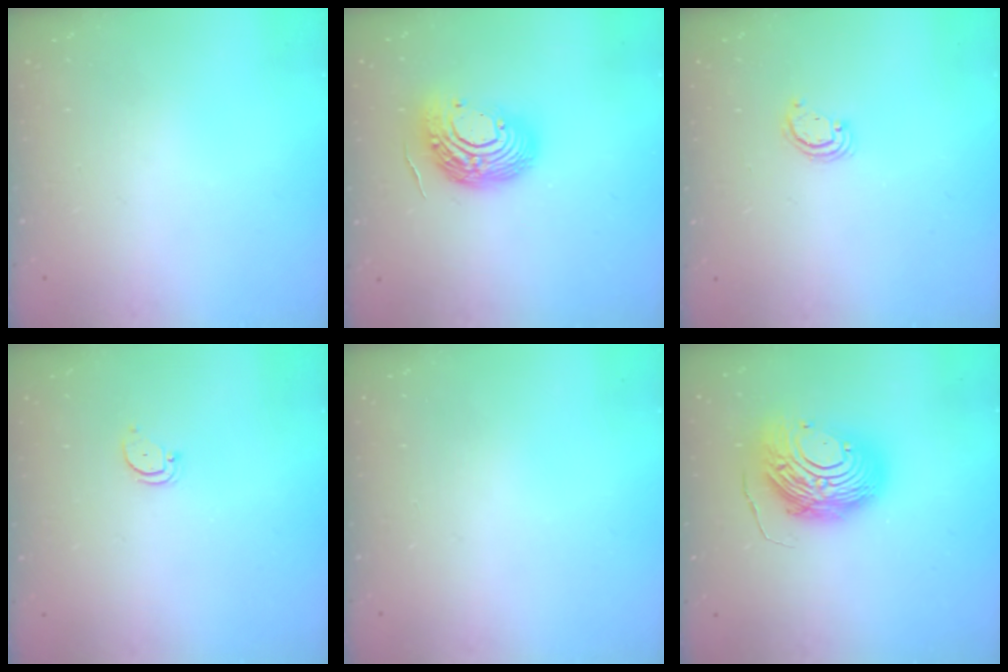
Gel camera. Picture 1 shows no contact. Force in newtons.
{"total": 13.9, "press": 13.8, "slide": 1.6}
{"total": 2.6, "press": 2.6, "slide": 0.3}
{"total": 2.6, "press": 2.6, "slide": 0.0}
{"total": 0.0}
{"total": 13.7, "press": 13.6, "slide": 1.3}